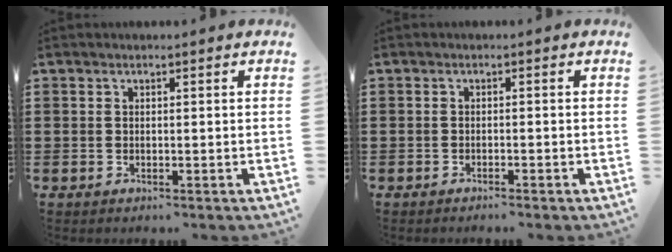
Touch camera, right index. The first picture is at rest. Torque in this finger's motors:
{"motor_torque": [0.10, 0.07, 0.02, 0.02]}